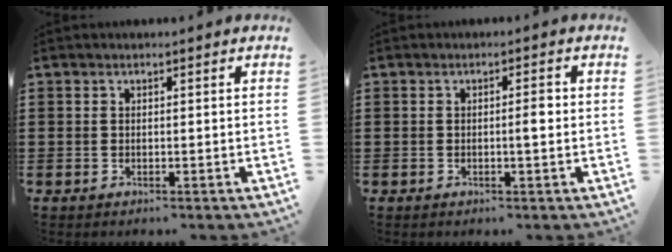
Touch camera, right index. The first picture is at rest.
{"total": 2.0, "force": [-0.2, 0.2, 2.0], "torque": [-0.036, 0.001, -0.005]}